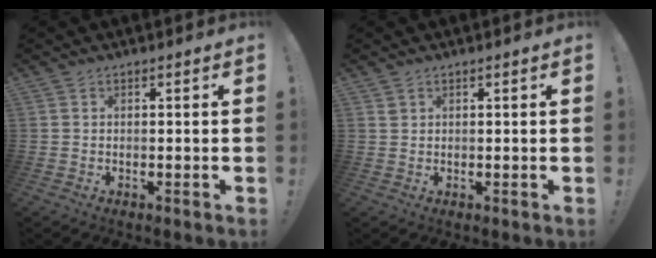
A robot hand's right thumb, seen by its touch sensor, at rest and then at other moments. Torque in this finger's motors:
{"motor_torque": [-0.20, 0.06, -0.26, 0.14, -0.07]}